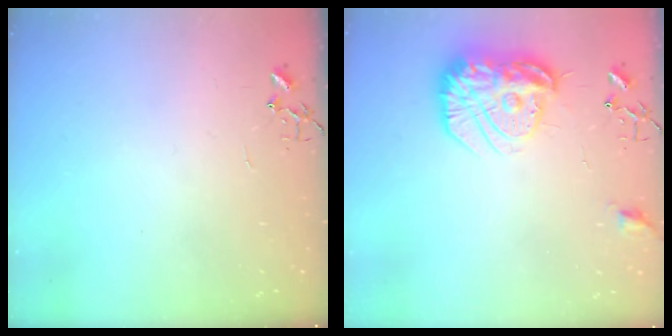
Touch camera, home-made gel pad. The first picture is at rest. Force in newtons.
{"total": 18.0, "press": 17.9, "slide": 1.6}